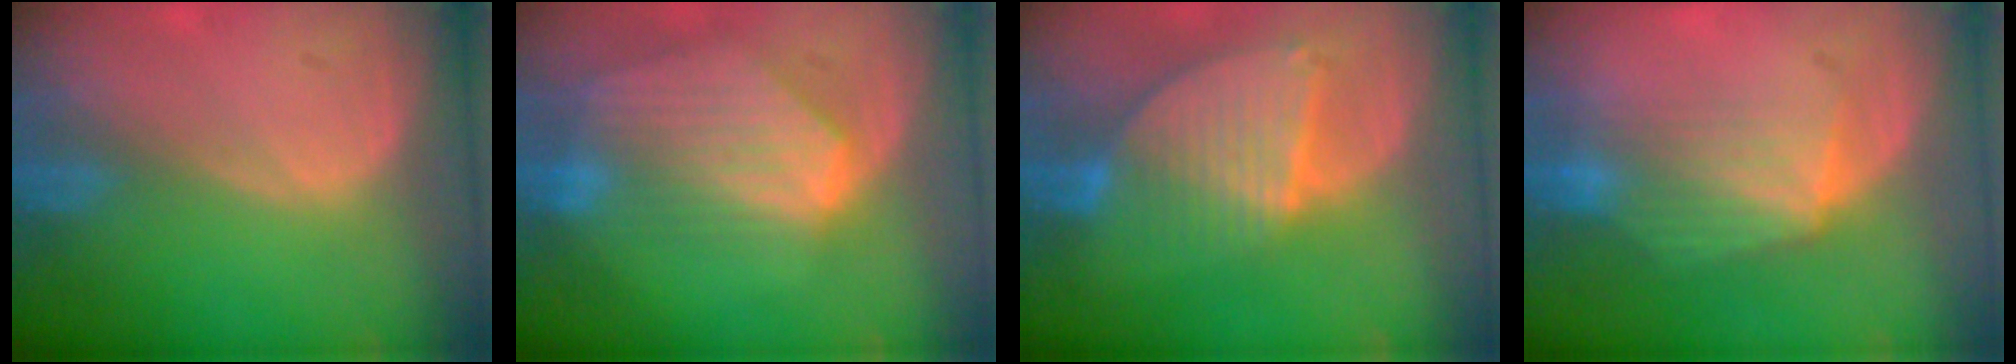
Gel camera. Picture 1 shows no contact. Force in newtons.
{"total": 9.2, "press": 8.0, "slide": 4.5}
{"total": 8.6, "press": 7.5, "slide": 4.2}
{"total": 7.0, "press": 6.5, "slide": 2.5}